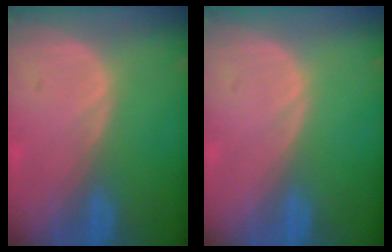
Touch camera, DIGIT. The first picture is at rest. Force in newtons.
{"total": 0.0}